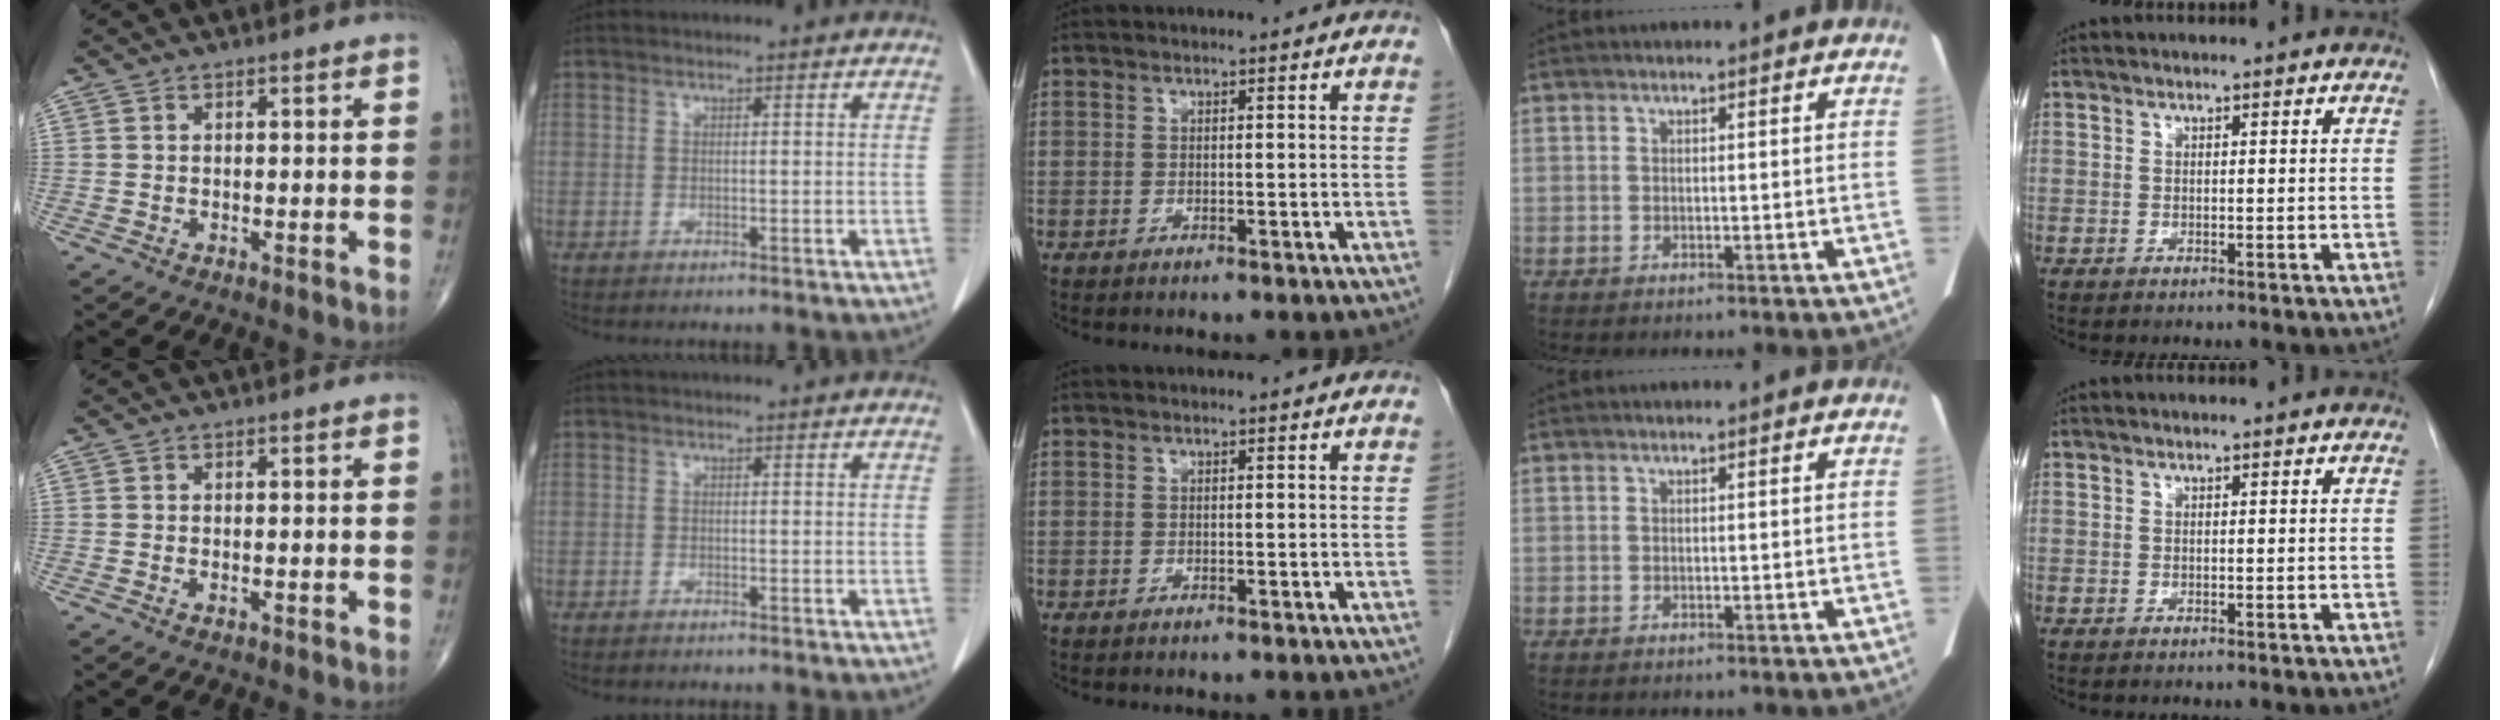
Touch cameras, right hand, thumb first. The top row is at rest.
{"thumb": {"total": 0.6, "force": [-0.4, 0.2, 0.4], "torque": [-0.009, 0.000, -0.008]}, "index": {"total": 0.8, "force": [-0.7, 0.2, 0.3], "torque": [-0.011, -0.001, -0.009]}}